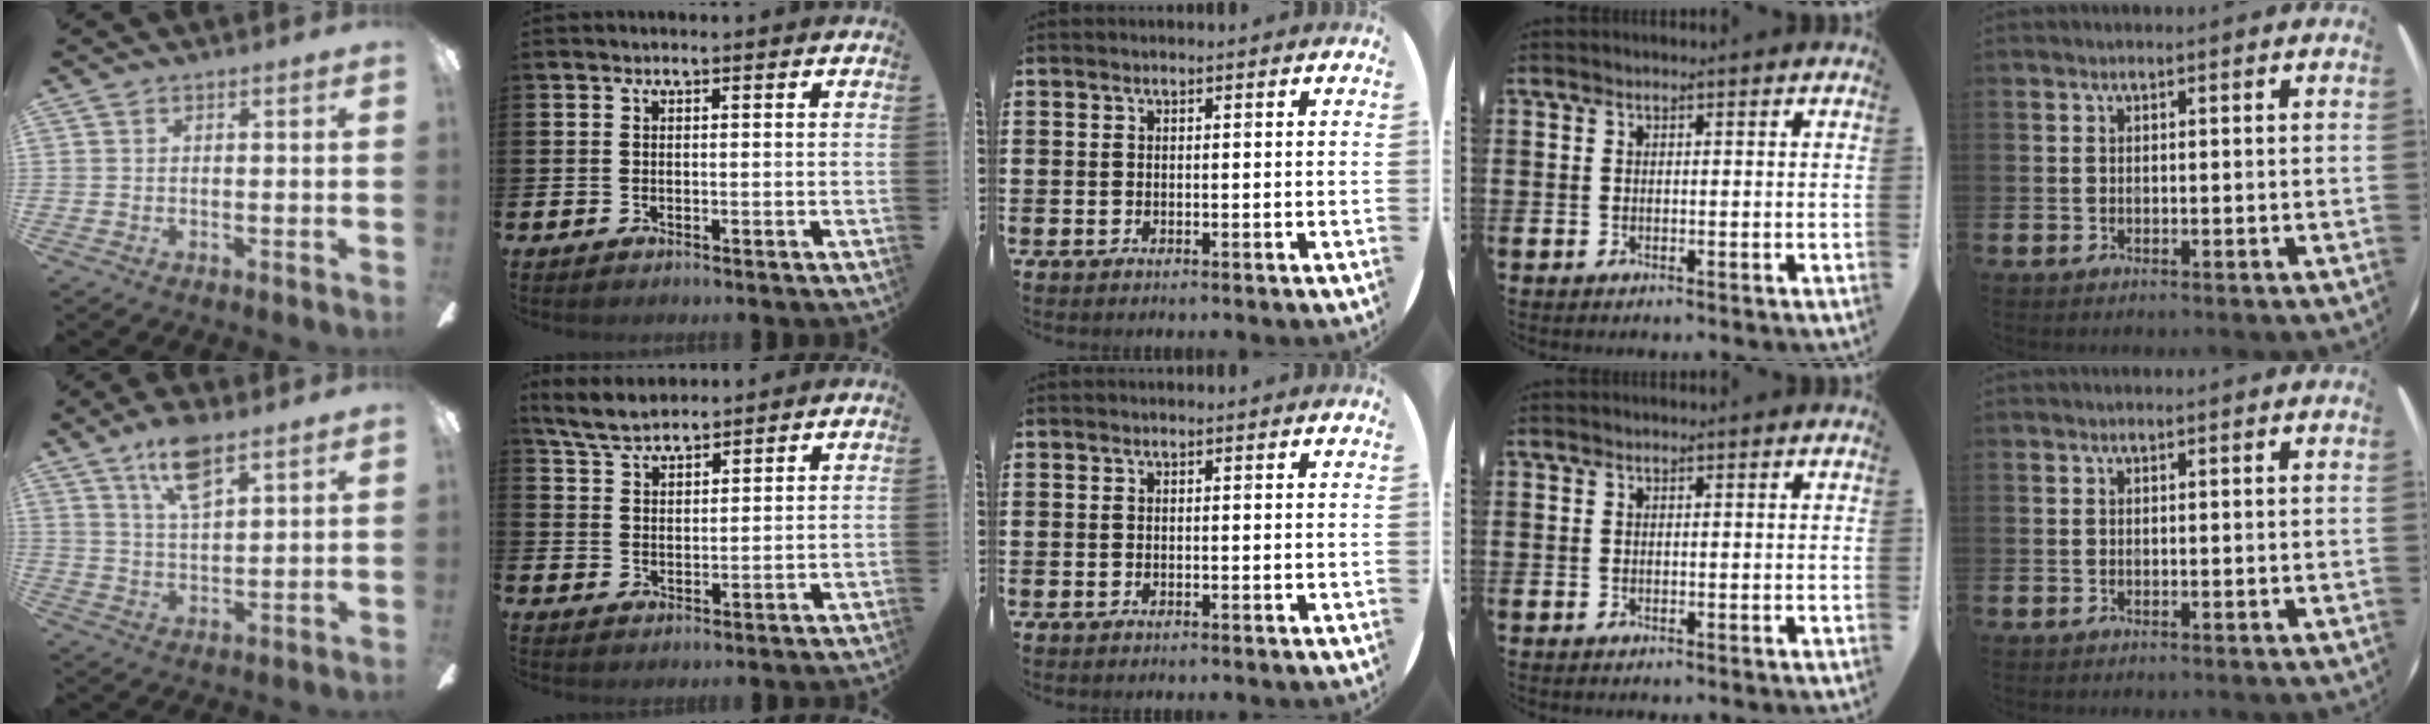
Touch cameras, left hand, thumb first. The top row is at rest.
{"thumb": {"total": 10.4, "force": [6.9, 3.9, 6.8], "torque": [-0.122, -0.021, 0.121]}, "index": {"total": 5.2, "force": [4.9, 1.0, 1.2], "torque": [-0.037, -0.015, 0.091]}}